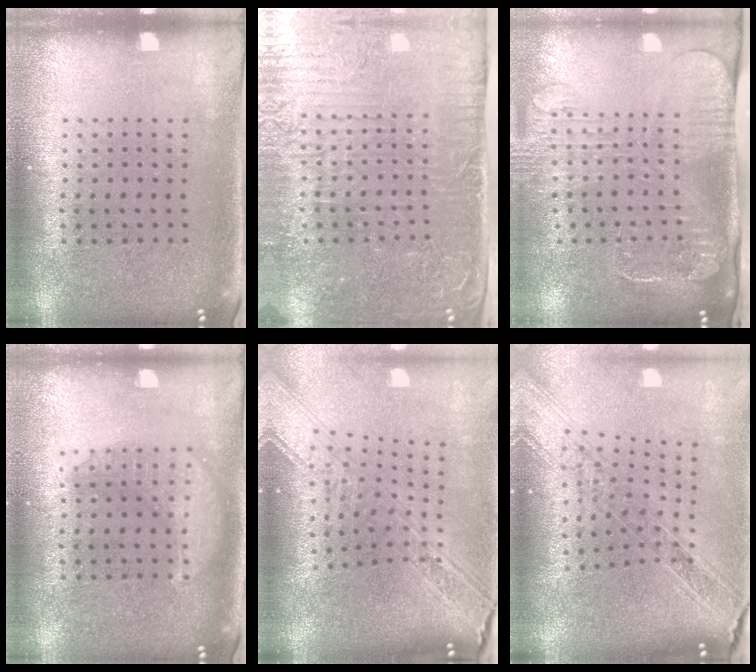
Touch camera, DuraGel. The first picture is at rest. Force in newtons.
{"total": 5.3, "press": 4.6, "slide": 2.7}
{"total": 2.6, "press": 2.1, "slide": 1.6}
{"total": 2.8, "press": 2.8, "slide": 0.3}
{"total": 3.5, "press": 2.7, "slide": 2.3}
{"total": 1.9, "press": 1.7, "slide": 0.9}